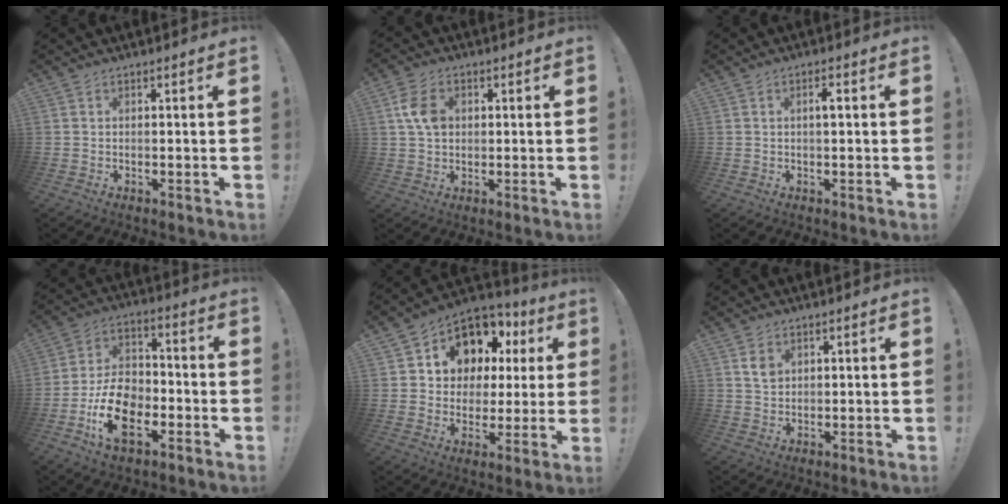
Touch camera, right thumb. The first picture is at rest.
{"total": 8.2, "force": [1.6, 6.0, 5.3], "torque": [-0.094, 0.006, 0.030]}
{"total": 2.3, "force": [0.1, 0.3, 2.2], "torque": [-0.031, 0.002, -0.006]}
{"total": 15.2, "force": [-6.2, 9.8, 9.8], "torque": [-0.172, 0.042, -0.107]}
{"total": 10.9, "force": [5.9, 8.3, 3.9], "torque": [-0.061, -0.052, 0.120]}
{"total": 4.3, "force": [1.6, 3.4, 2.0], "torque": [-0.014, -0.007, 0.027]}